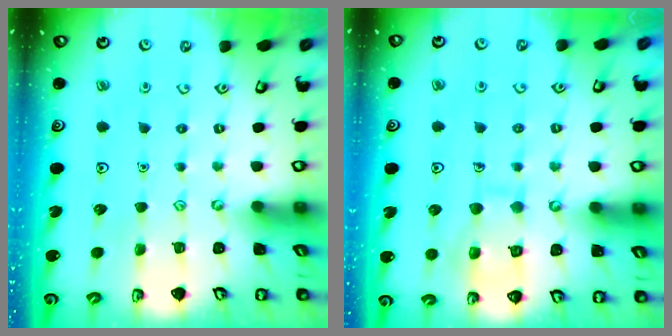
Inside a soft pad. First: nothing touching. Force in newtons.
{"total": 9.4, "press": 9.4, "slide": 0.9}